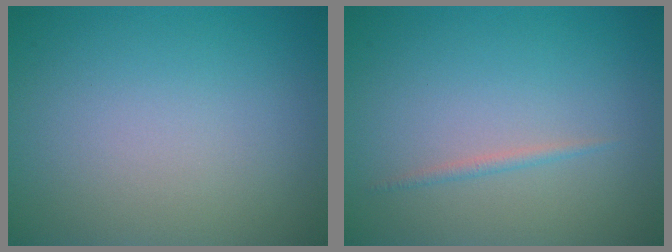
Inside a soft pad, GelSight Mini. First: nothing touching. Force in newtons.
{"total": 0.7, "press": 0.7, "slide": 0.1}